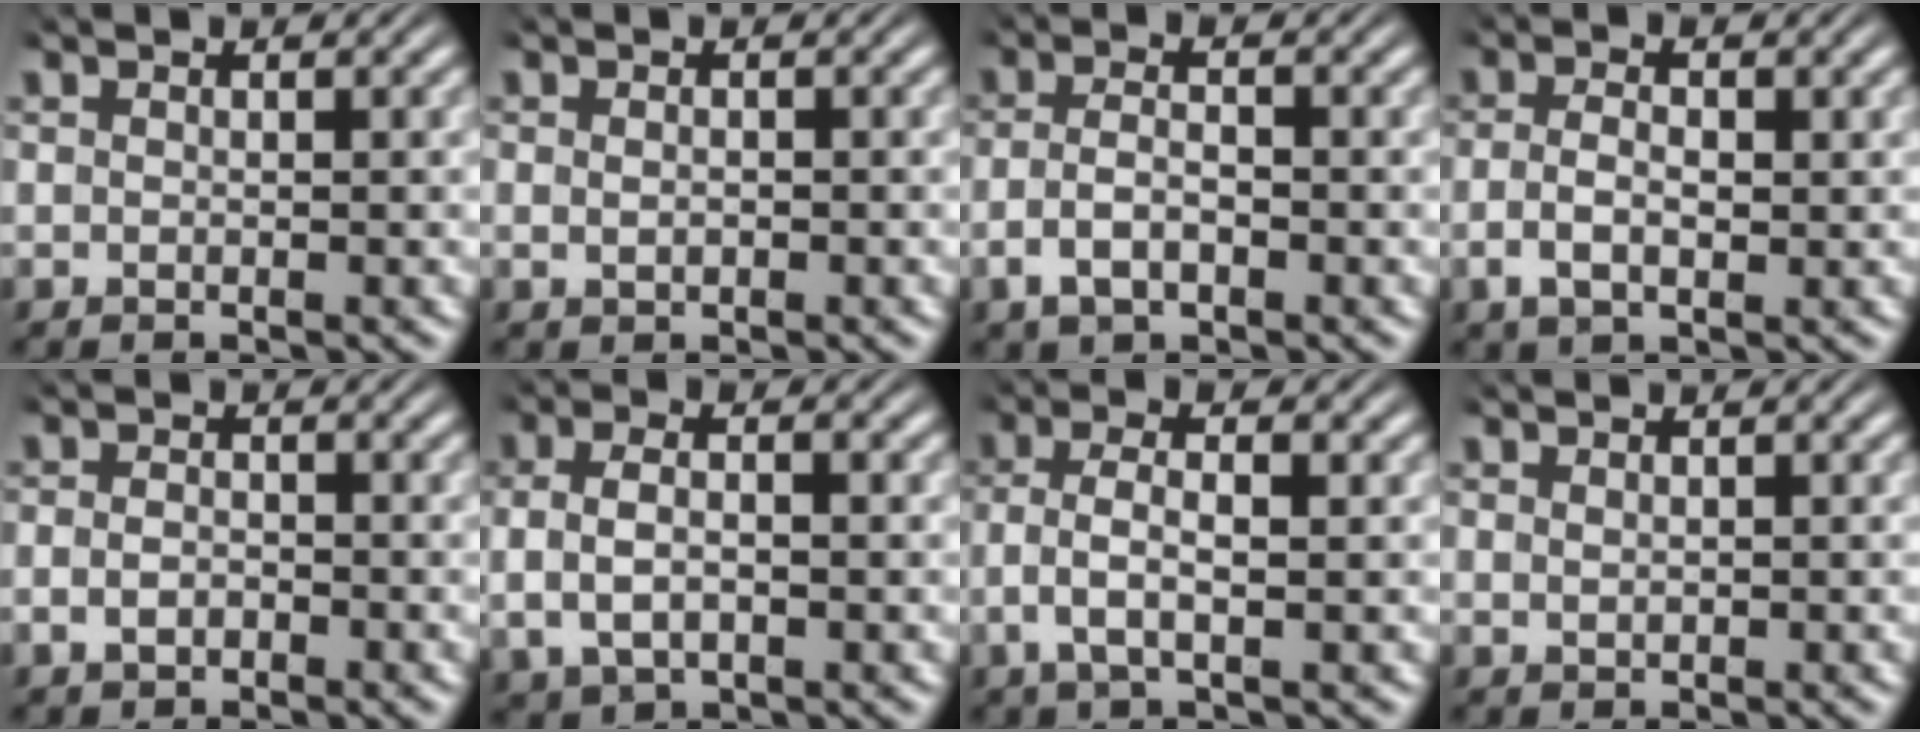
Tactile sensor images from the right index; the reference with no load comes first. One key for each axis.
{"total": 0.8, "fx": -0.2, "fy": 0.5, "fz": 0.7, "tx": -0.022, "ty": -0.003, "tz": 0.002}
{"total": 3.5, "fx": -1.3, "fy": 1.9, "fz": 2.6, "tx": -0.060, "ty": -0.001, "tz": -0.020}
{"total": 3.0, "fx": -0.4, "fy": 1.6, "fz": 2.5, "tx": -0.053, "ty": -0.001, "tz": -0.005}
{"total": 1.6, "fx": -0.9, "fy": 1.2, "fz": 0.7, "tx": -0.019, "ty": -0.003, "tz": -0.015}
{"total": 4.0, "fx": 0.2, "fy": 2.5, "fz": 3.1, "tx": -0.072, "ty": 0.004, "tz": 0.008}
{"total": 3.6, "fx": -0.3, "fy": 1.6, "fz": 3.3, "tx": -0.076, "ty": -0.002, "tz": -0.001}
{"total": 0.6, "fx": 0.5, "fy": 0.3, "fz": 0.4, "tx": -0.009, "ty": -0.003, "tz": 0.015}